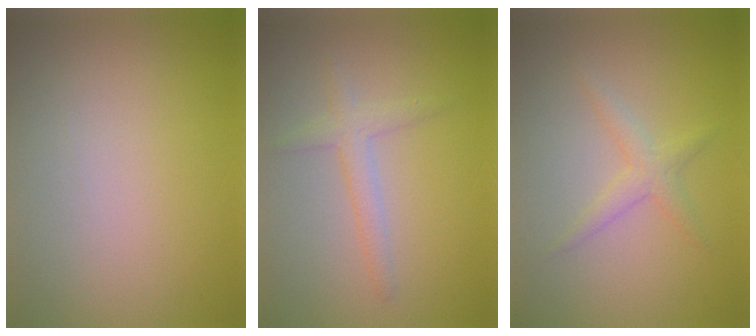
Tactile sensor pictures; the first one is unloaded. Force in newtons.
{"total": 2.0, "press": 2.0, "slide": 0.1}
{"total": 1.8, "press": 1.8, "slide": 0.1}